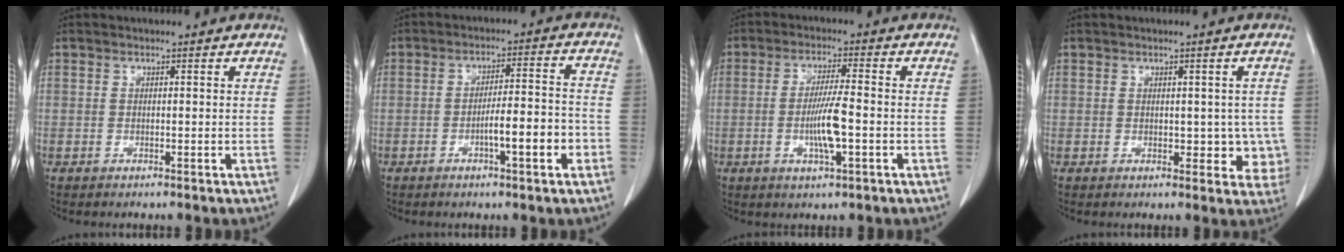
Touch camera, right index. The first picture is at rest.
{"total": 7.5, "force": [-2.9, 0.7, 6.9], "torque": [-0.107, 0.013, -0.044]}
{"total": 6.3, "force": [-1.4, 0.4, 6.1], "torque": [-0.119, -0.005, -0.027]}
{"total": 4.0, "force": [0.0, 2.8, 2.9], "torque": [-0.010, 0.007, 0.004]}